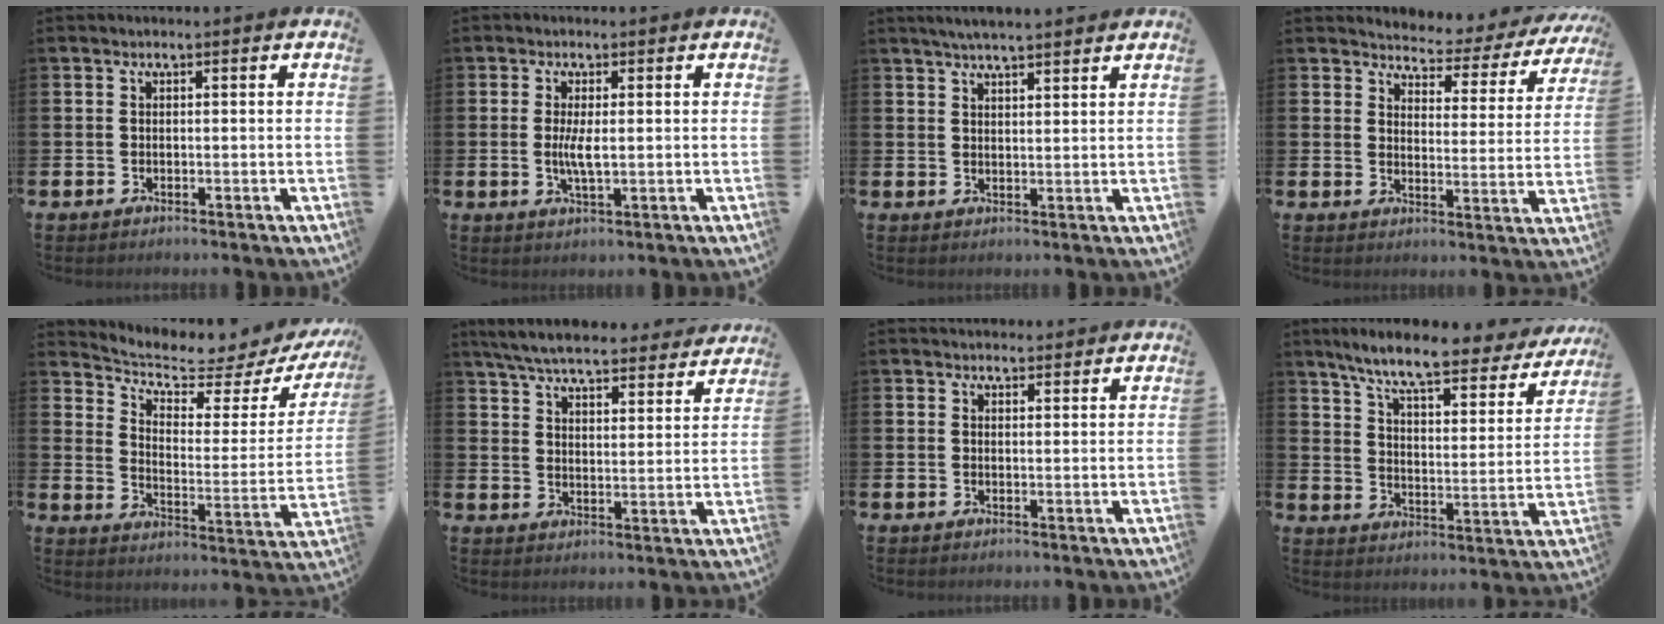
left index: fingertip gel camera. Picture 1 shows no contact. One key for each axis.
{"total": 3.4, "fx": 0.2, "fy": 0.9, "fz": 3.3, "tx": -0.053, "ty": -0.004, "tz": 0.001}
{"total": 4.9, "fx": 4.8, "fy": -0.1, "fz": 1.0, "tx": -0.030, "ty": -0.023, "tz": 0.086}
{"total": 3.6, "fx": 3.4, "fy": 1.1, "fz": 0.4, "tx": -0.026, "ty": -0.038, "tz": 0.049}
{"total": 4.9, "fx": 4.5, "fy": 1.2, "fz": 1.6, "tx": -0.057, "ty": -0.049, "tz": 0.068}
{"total": 6.8, "fx": 6.4, "fy": 0.7, "fz": 2.0, "tx": -0.060, "ty": -0.042, "tz": 0.111}
{"total": 2.2, "fx": 2.1, "fy": 0.6, "fz": 0.0, "tx": 0.004, "ty": -0.007, "tz": 0.037}
{"total": 8.2, "fx": 7.0, "fy": 1.3, "fz": 4.0, "tx": -0.103, "ty": -0.046, "tz": 0.115}